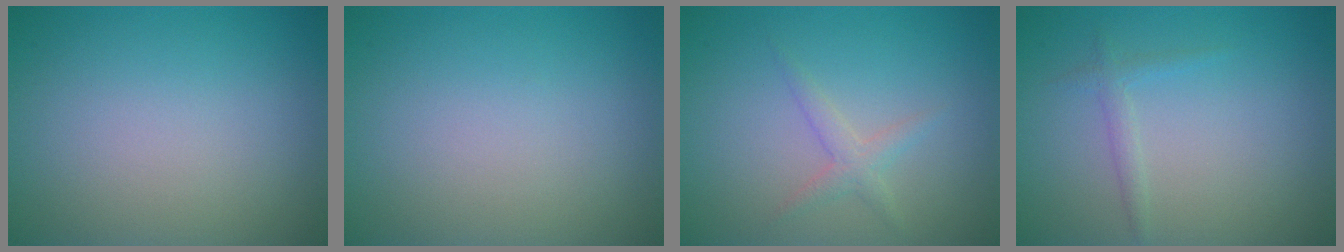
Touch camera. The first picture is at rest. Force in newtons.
{"total": 0.0}
{"total": 1.5, "press": 1.5, "slide": 0.1}
{"total": 1.2, "press": 1.2, "slide": 0.1}